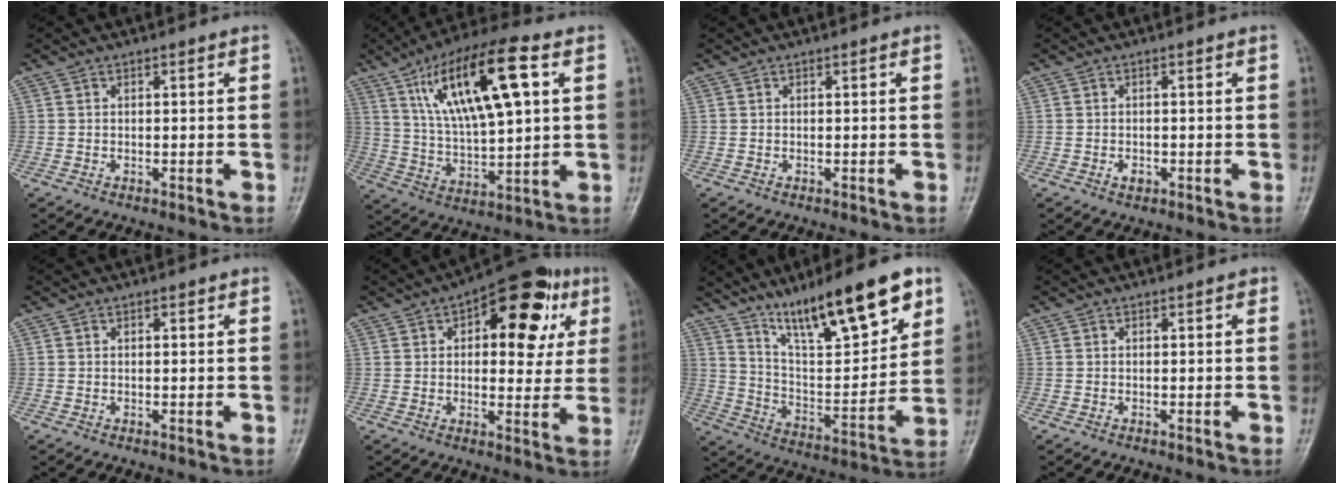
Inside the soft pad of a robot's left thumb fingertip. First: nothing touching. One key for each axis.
{"total": 19.4, "fx": 7.3, "fy": 6.4, "fz": 16.8, "tx": -0.282, "ty": -0.008, "tz": 0.129}
{"total": 0.0}
{"total": 1.5, "fx": -0.6, "fy": 1.0, "fz": 0.9, "tx": -0.009, "ty": 0.002, "tz": -0.008}
{"total": 0.7, "fx": 0.4, "fy": 0.3, "fz": 0.5, "tx": -0.006, "ty": -0.001, "tz": 0.005}
{"total": 17.6, "fx": 6.1, "fy": 8.9, "fz": 13.8, "tx": -0.127, "ty": 0.006, "tz": 0.073}
{"total": 20.7, "fx": 13.1, "fy": 5.6, "fz": 15.0, "tx": -0.207, "ty": -0.053, "tz": 0.228}
{"total": 0.0}